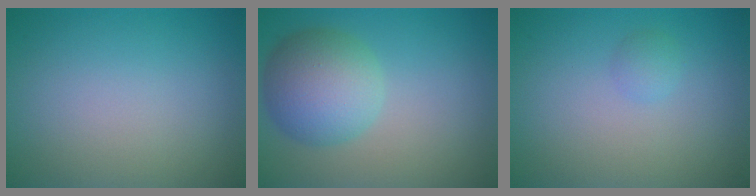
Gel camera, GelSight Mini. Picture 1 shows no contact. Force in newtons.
{"total": 6.1, "press": 6.1, "slide": 0.3}
{"total": 0.9, "press": 0.9, "slide": 0.0}